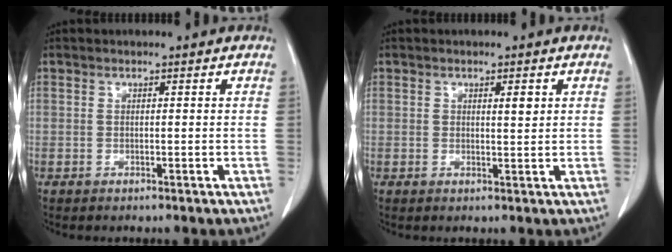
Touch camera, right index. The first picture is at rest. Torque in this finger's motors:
{"motor_torque": [-0.11, 0.01, 0.05, 0.00]}